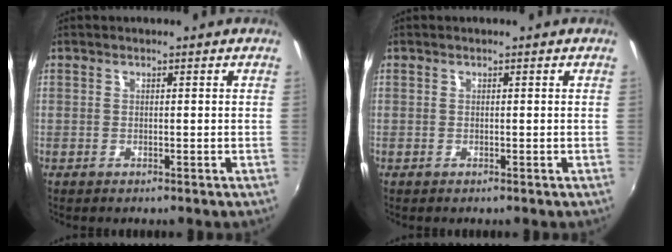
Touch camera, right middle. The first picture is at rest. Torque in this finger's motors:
{"motor_torque": [0.00, 0.00, 0.00, 0.00]}